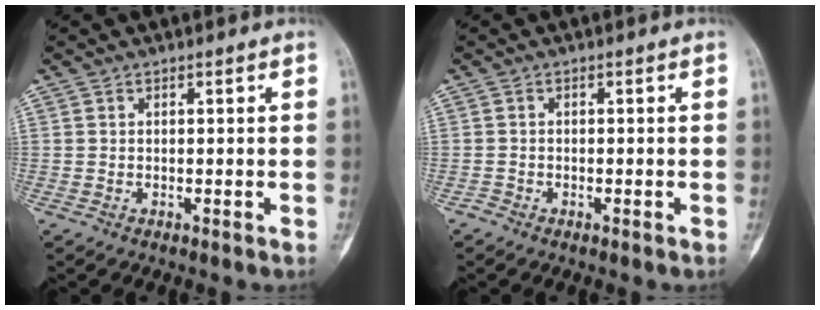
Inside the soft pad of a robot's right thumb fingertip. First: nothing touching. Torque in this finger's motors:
{"motor_torque": [0.25, 0.03, -0.02, -0.18, -0.10]}